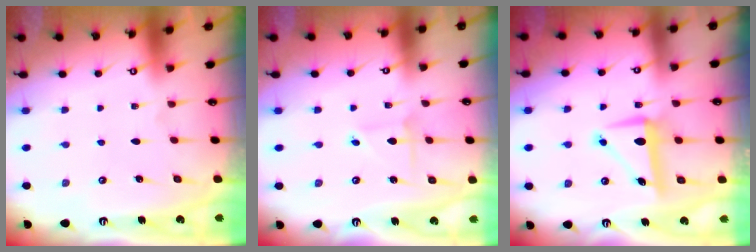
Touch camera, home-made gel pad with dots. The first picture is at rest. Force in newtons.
{"total": 2.0, "press": 2.0, "slide": 0.2}
{"total": 8.3, "press": 8.1, "slide": 1.7}